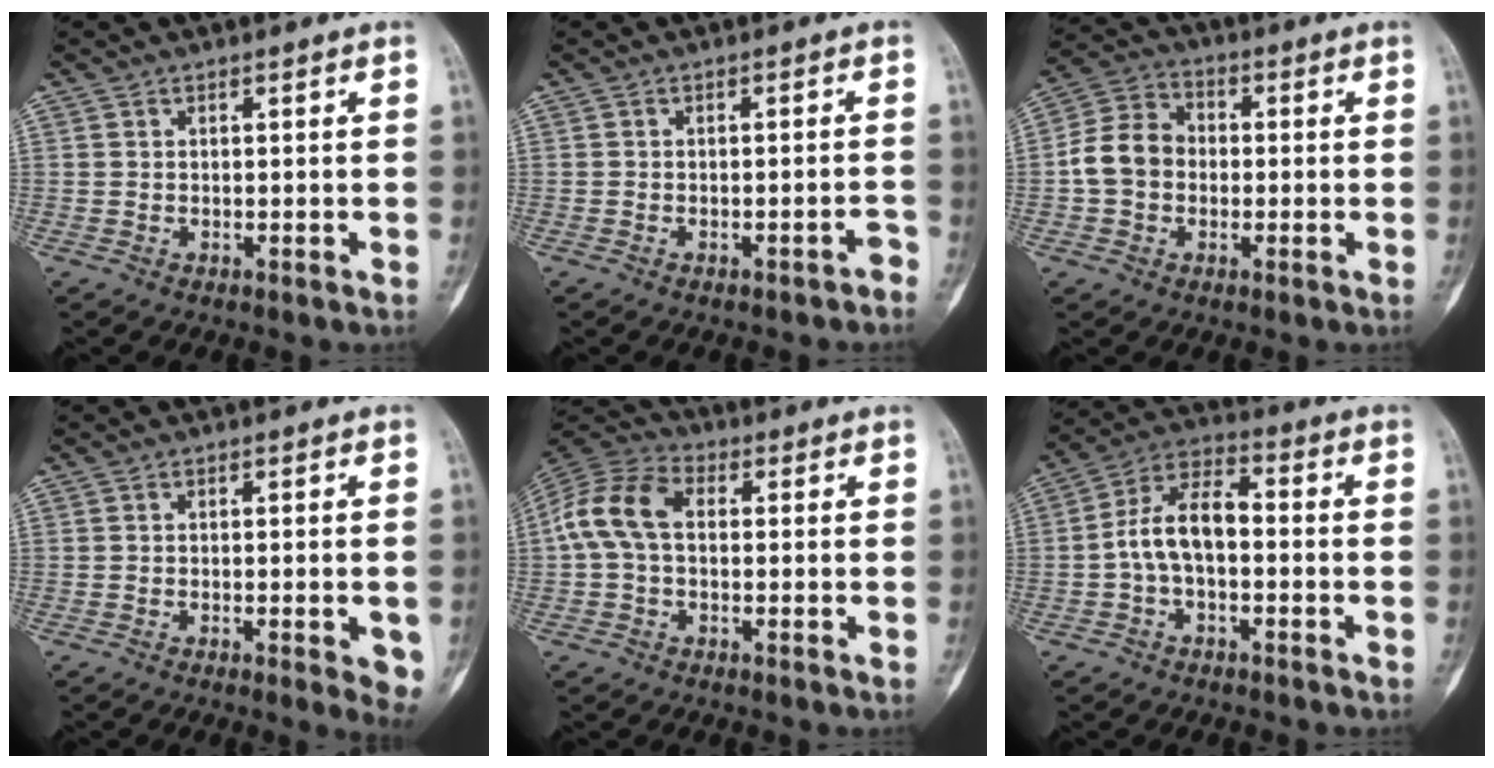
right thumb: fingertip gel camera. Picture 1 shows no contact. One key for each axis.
{"total": 1.9, "fx": -1.5, "fy": 0.7, "fz": 0.8, "tx": -0.007, "ty": 0.024, "tz": -0.019}
{"total": 9.2, "fx": -0.8, "fy": 7.6, "fz": 5.2, "tx": -0.078, "ty": 0.030, "tz": -0.028}
{"total": 5.2, "fx": -1.5, "fy": 1.6, "fz": 4.7, "tx": -0.045, "ty": -0.009, "tz": -0.016}
{"total": 11.0, "fx": 0.7, "fy": 7.4, "fz": 8.1, "tx": -0.163, "ty": 0.032, "tz": 0.001}
{"total": 10.0, "fx": -1.2, "fy": 5.8, "fz": 8.1, "tx": -0.141, "ty": 0.039, "tz": -0.034}